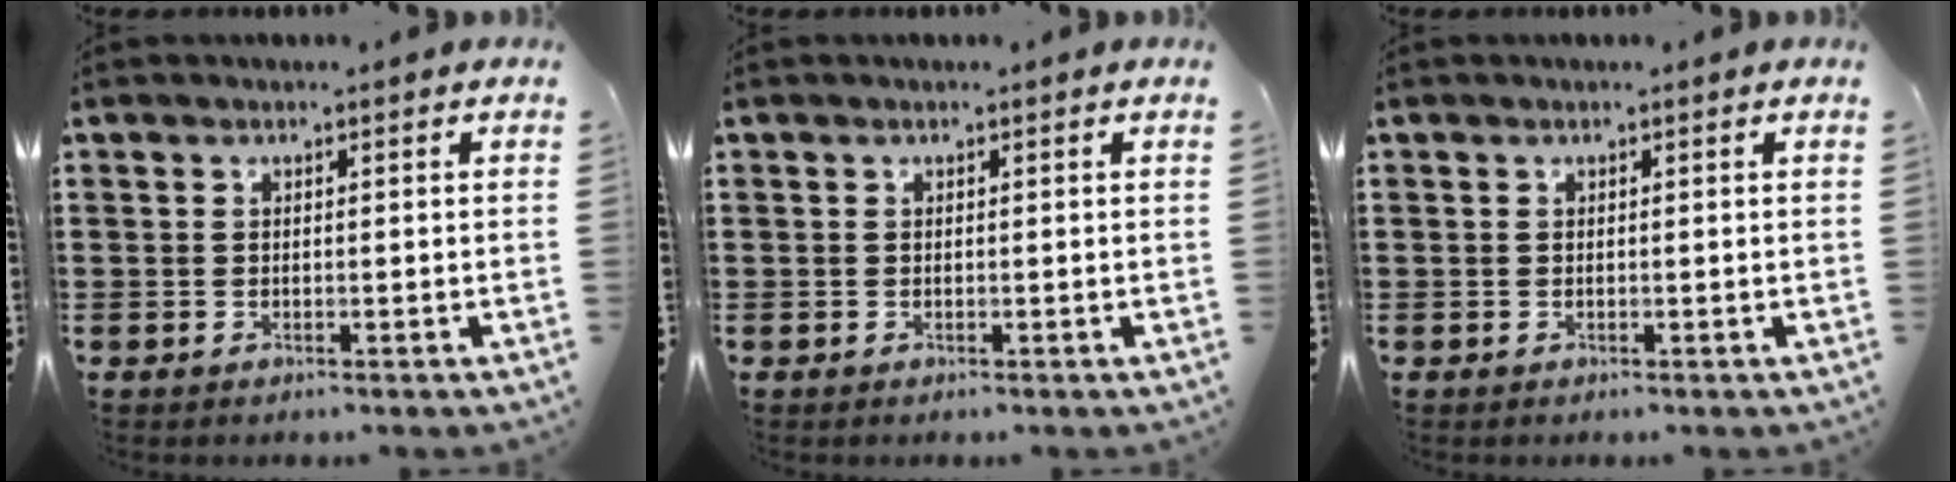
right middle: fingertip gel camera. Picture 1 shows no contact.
{"total": 0.0}
{"total": 0.0}